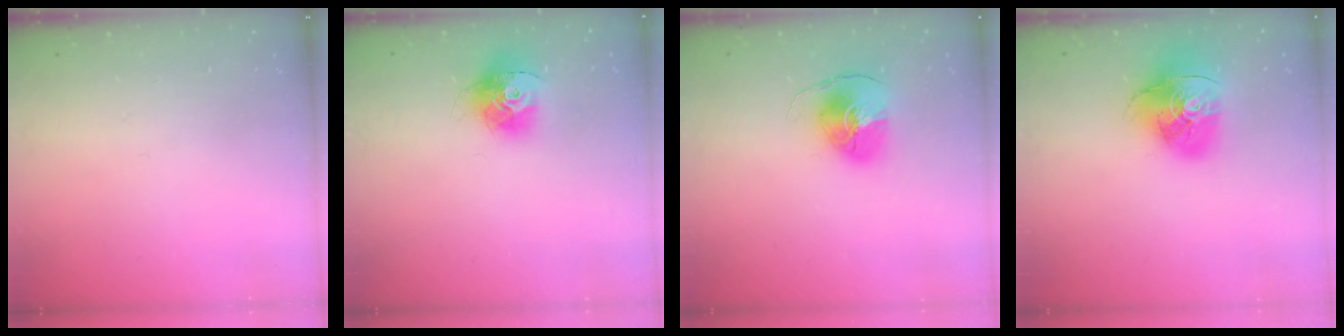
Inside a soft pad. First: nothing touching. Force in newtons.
{"total": 13.4, "press": 13.3, "slide": 1.2}
{"total": 8.1, "press": 8.1, "slide": 0.3}
{"total": 13.8, "press": 13.7, "slide": 1.4}